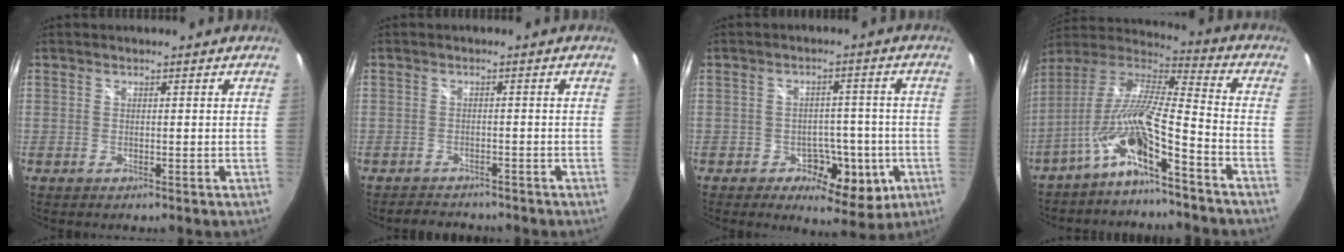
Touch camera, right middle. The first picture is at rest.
{"total": 4.0, "force": [-3.6, 1.4, 0.7], "torque": [-0.022, 0.001, -0.054]}
{"total": 8.6, "force": [-3.0, 6.0, 5.4], "torque": [-0.078, 0.002, -0.031]}
{"total": 12.2, "force": [-6.6, 0.5, 10.2], "torque": [-0.181, -0.002, -0.129]}